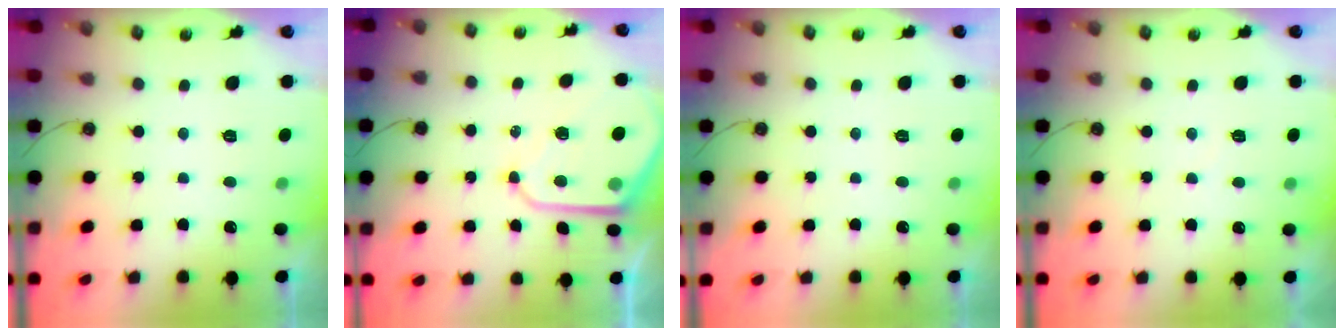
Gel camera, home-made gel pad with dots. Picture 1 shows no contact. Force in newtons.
{"total": 11.3, "press": 11.2, "slide": 0.9}
{"total": 0.0}
{"total": 2.9, "press": 2.9, "slide": 0.5}